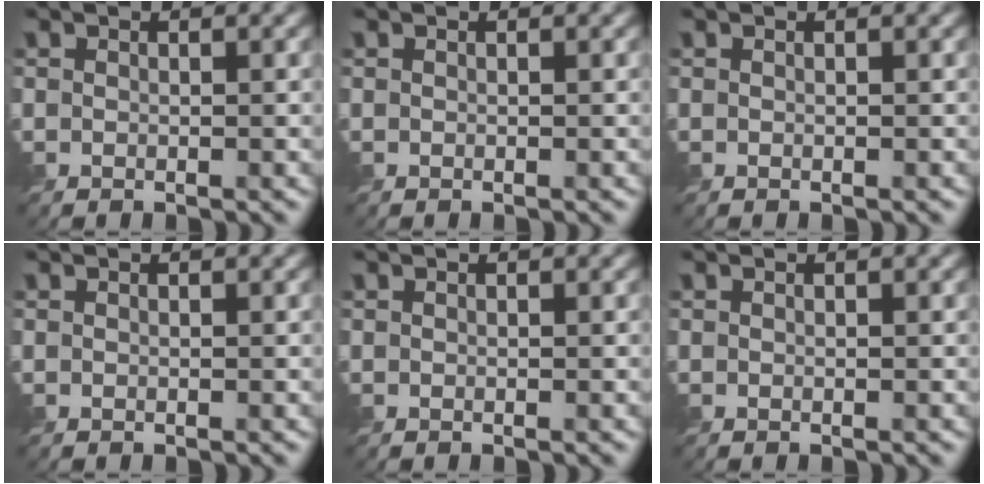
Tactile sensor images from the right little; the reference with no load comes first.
{"total": 0.0}
{"total": 0.0}
{"total": 0.0}
{"total": 0.0}
{"total": 0.0}